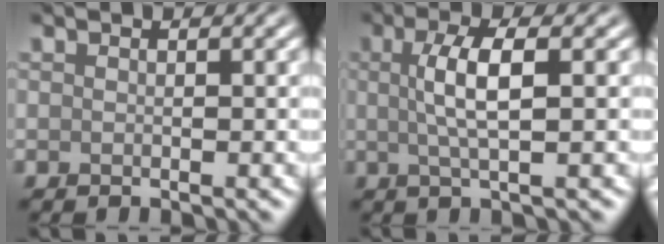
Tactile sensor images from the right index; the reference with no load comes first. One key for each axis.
{"total": 4.0, "fx": 0.5, "fy": 0.9, "fz": 3.9, "tx": -0.075, "ty": 0.003, "tz": 0.008}